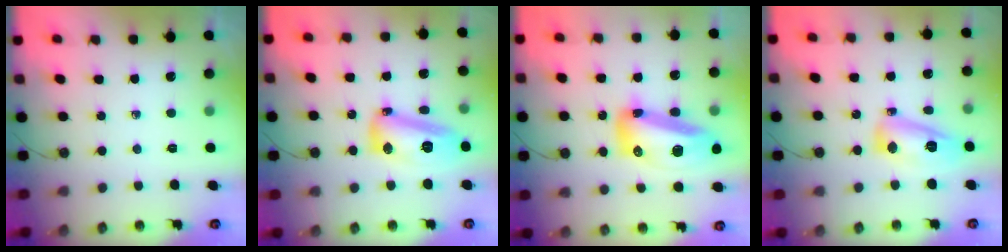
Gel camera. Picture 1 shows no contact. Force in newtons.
{"total": 13.9, "press": 13.8, "slide": 1.4}
{"total": 18.3, "press": 18.3, "slide": 1.5}
{"total": 12.6, "press": 12.5, "slide": 1.3}